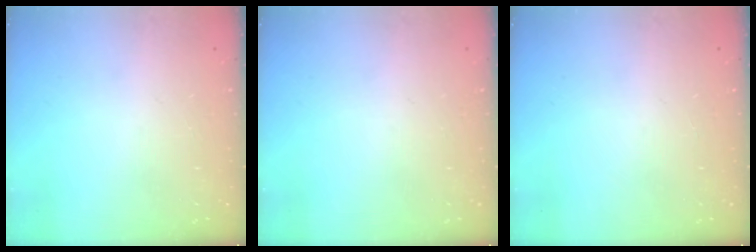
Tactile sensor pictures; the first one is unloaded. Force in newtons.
{"total": 0.0}
{"total": 0.0}